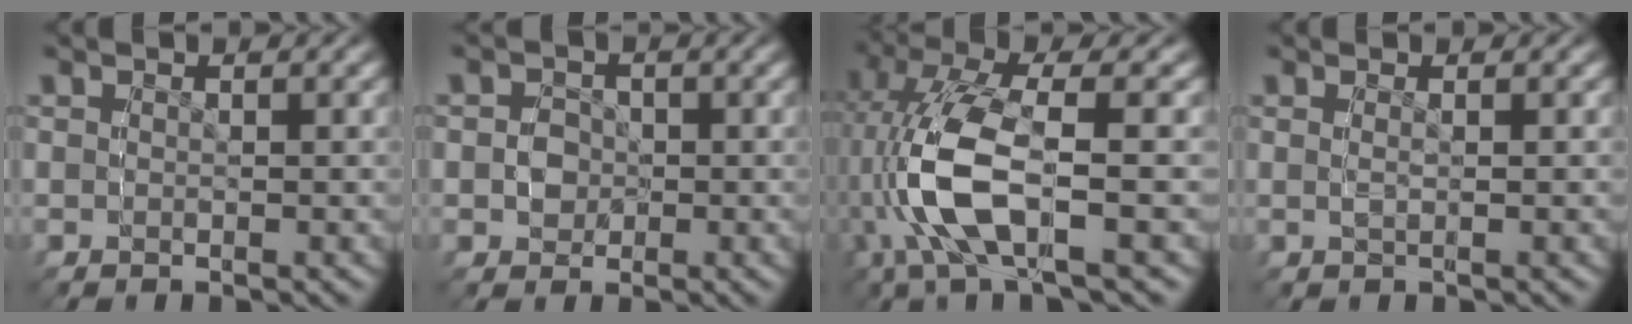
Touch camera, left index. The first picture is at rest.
{"total": 3.8, "force": [-0.5, 3.8, -0.4], "torque": [-0.008, -0.031, 0.008]}
{"total": 7.1, "force": [0.3, 3.4, 6.2], "torque": [-0.150, 0.014, 0.011]}
{"total": 1.4, "force": [0.0, -1.0, 1.0], "torque": [-0.011, 0.012, -0.003]}